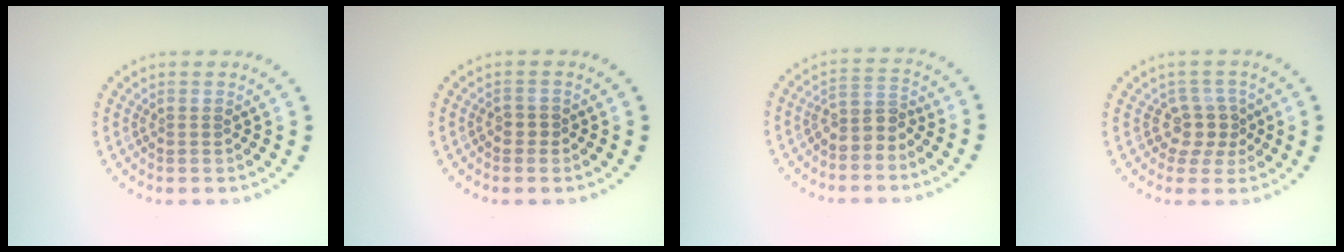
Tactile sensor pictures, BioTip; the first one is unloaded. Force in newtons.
{"total": 0.6, "press": 0.5, "slide": 0.3}
{"total": 2.5, "press": 1.9, "slide": 1.5}
{"total": 2.5, "press": 1.8, "slide": 1.7}